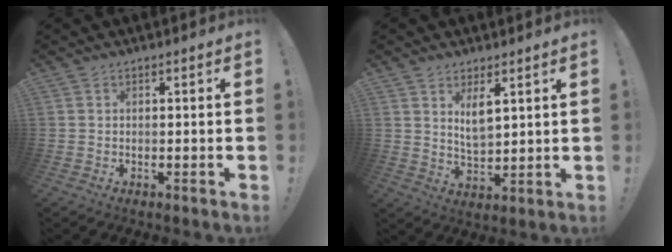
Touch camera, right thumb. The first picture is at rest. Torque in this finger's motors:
{"motor_torque": [0.74, 0.64, 0.45, 0.35, -0.03]}